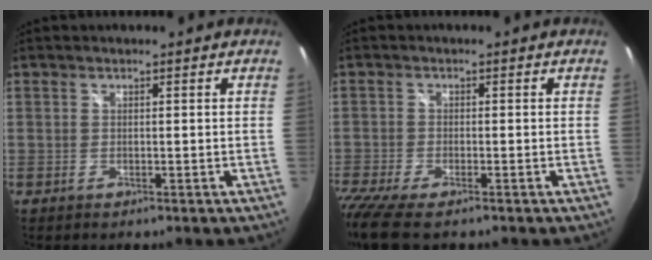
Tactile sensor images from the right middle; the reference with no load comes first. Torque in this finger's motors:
{"motor_torque": [1.24, -0.90, 0.26, 0.14]}